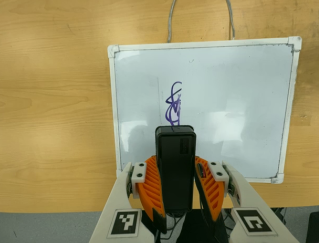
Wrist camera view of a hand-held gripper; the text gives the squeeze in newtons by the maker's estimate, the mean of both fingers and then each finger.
{"total": 6.9, "left": 6.1, "right": 7.7}